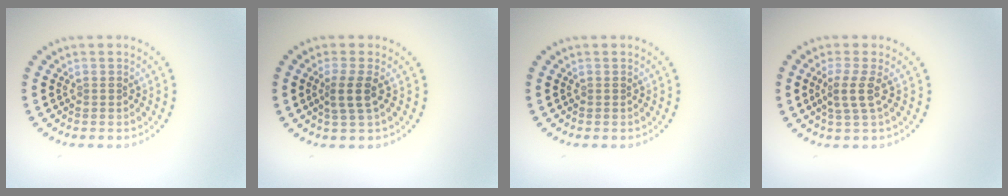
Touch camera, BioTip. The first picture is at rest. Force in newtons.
{"total": 2.2, "press": 1.7, "slide": 1.3}
{"total": 0.0}
{"total": 2.3, "press": 1.8, "slide": 1.5}